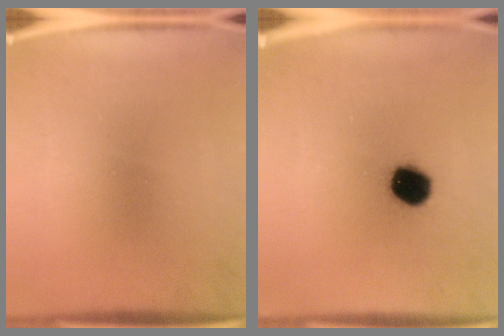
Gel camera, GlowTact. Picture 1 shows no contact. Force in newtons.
{"total": 9.7}